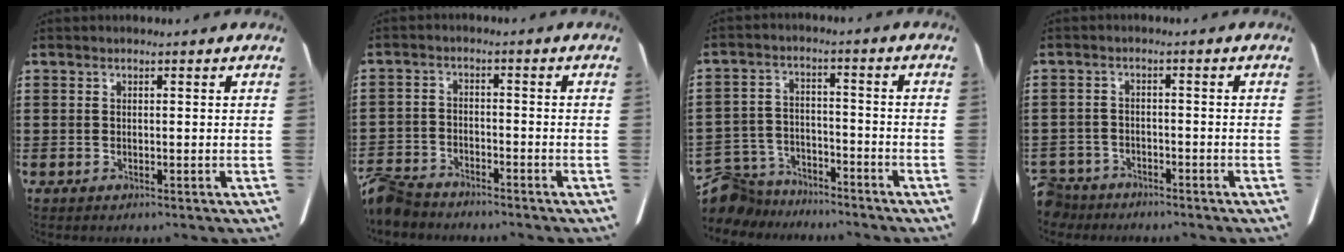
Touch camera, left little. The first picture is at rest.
{"total": 4.4, "force": [-4.1, 1.0, 1.1], "torque": [-0.038, -0.001, -0.087]}
{"total": 6.5, "force": [-6.2, 1.8, 0.7], "torque": [-0.034, 0.013, -0.131]}
{"total": 2.8, "force": [-2.7, 0.6, 0.1], "torque": [-0.015, -0.002, -0.060]}